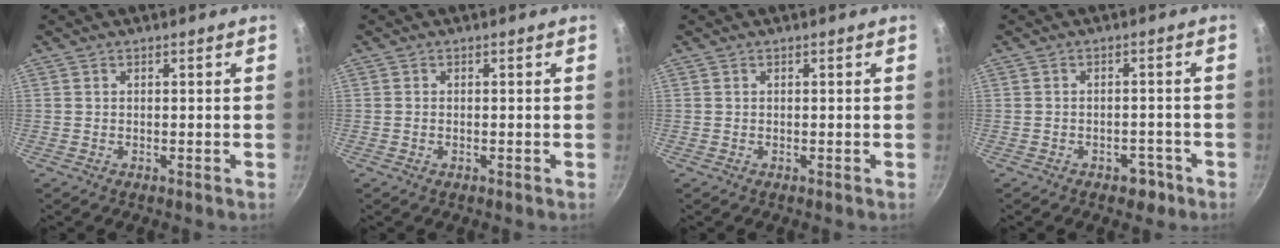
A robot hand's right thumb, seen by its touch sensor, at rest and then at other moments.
{"total": 0.5, "force": [-0.2, 0.3, 0.4], "torque": [-0.012, 0.003, -0.002]}
{"total": 0.0}
{"total": 3.4, "force": [-2.1, 2.1, 1.5], "torque": [-0.008, 0.016, -0.025]}